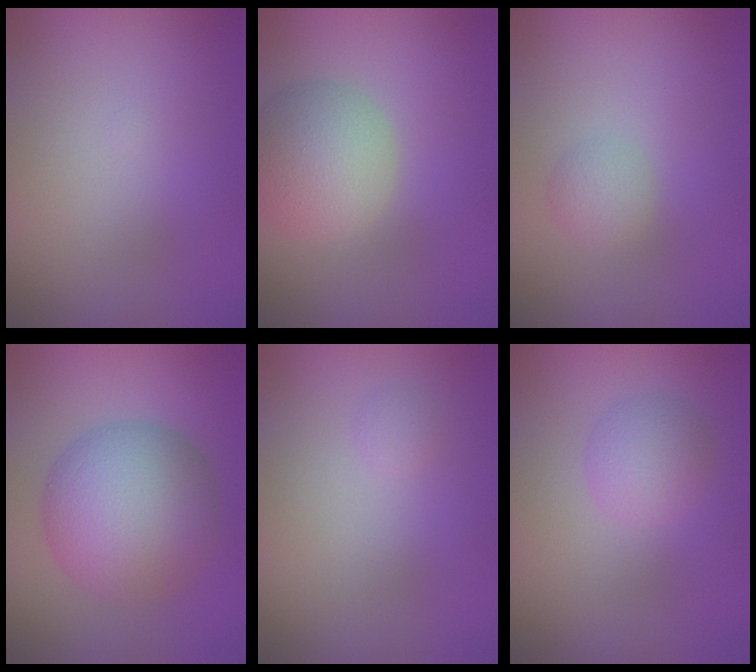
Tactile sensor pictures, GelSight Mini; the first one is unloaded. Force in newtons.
{"total": 5.1, "press": 5.0, "slide": 0.3}
{"total": 1.4, "press": 1.4, "slide": 0.1}
{"total": 8.7, "press": 8.7, "slide": 0.2}
{"total": 0.6, "press": 0.6, "slide": 0.0}
{"total": 2.4, "press": 2.4, "slide": 0.2}